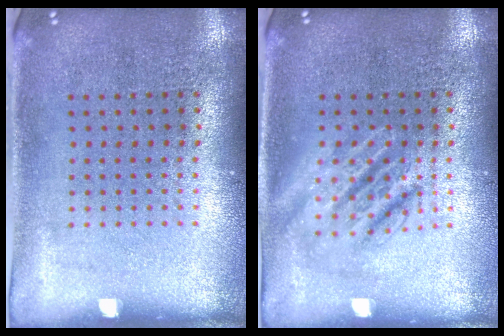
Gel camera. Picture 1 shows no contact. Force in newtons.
{"total": 2.8, "press": 2.8, "slide": 0.3}